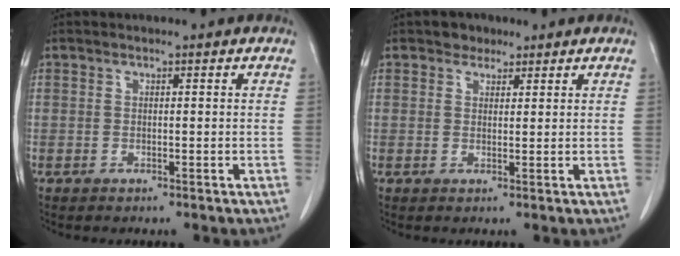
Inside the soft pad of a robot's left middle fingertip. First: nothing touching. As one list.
[{"total": 2.2, "force": [1.6, 1.5, 0.4], "torque": [-0.006, 0.003, 0.024]}]